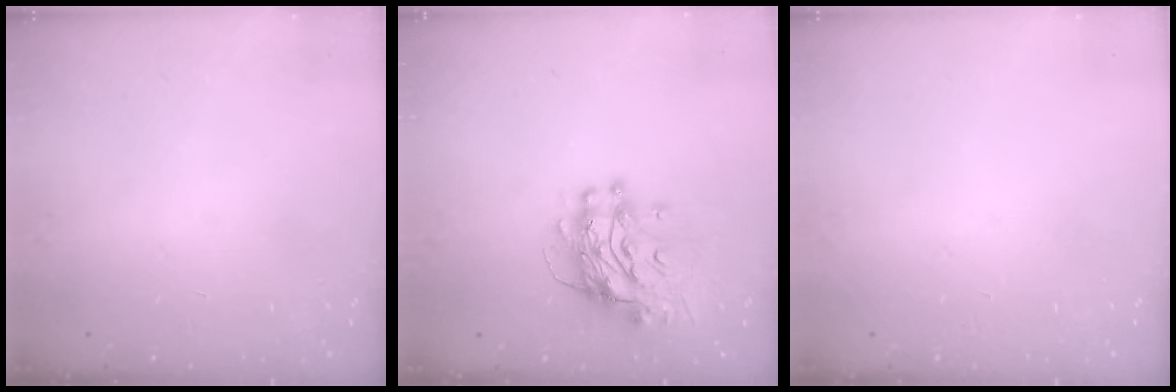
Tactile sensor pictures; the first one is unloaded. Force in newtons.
{"total": 11.4, "press": 11.4, "slide": 1.0}
{"total": 0.0}